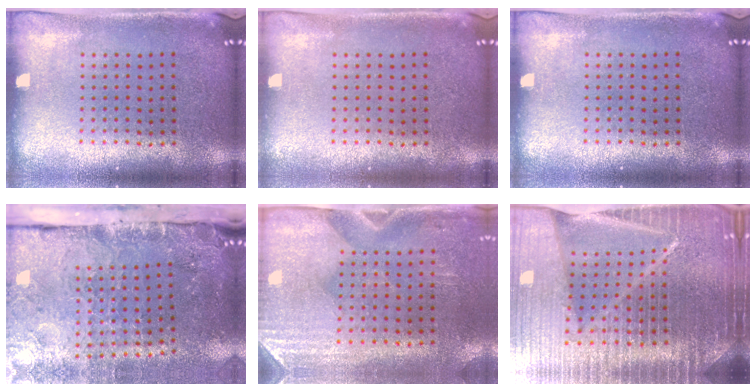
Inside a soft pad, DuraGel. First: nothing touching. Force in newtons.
{"total": 0.0}
{"total": 0.0}
{"total": 4.7, "press": 3.6, "slide": 3.1}
{"total": 2.9, "press": 2.5, "slide": 1.5}
{"total": 7.2, "press": 6.1, "slide": 3.8}